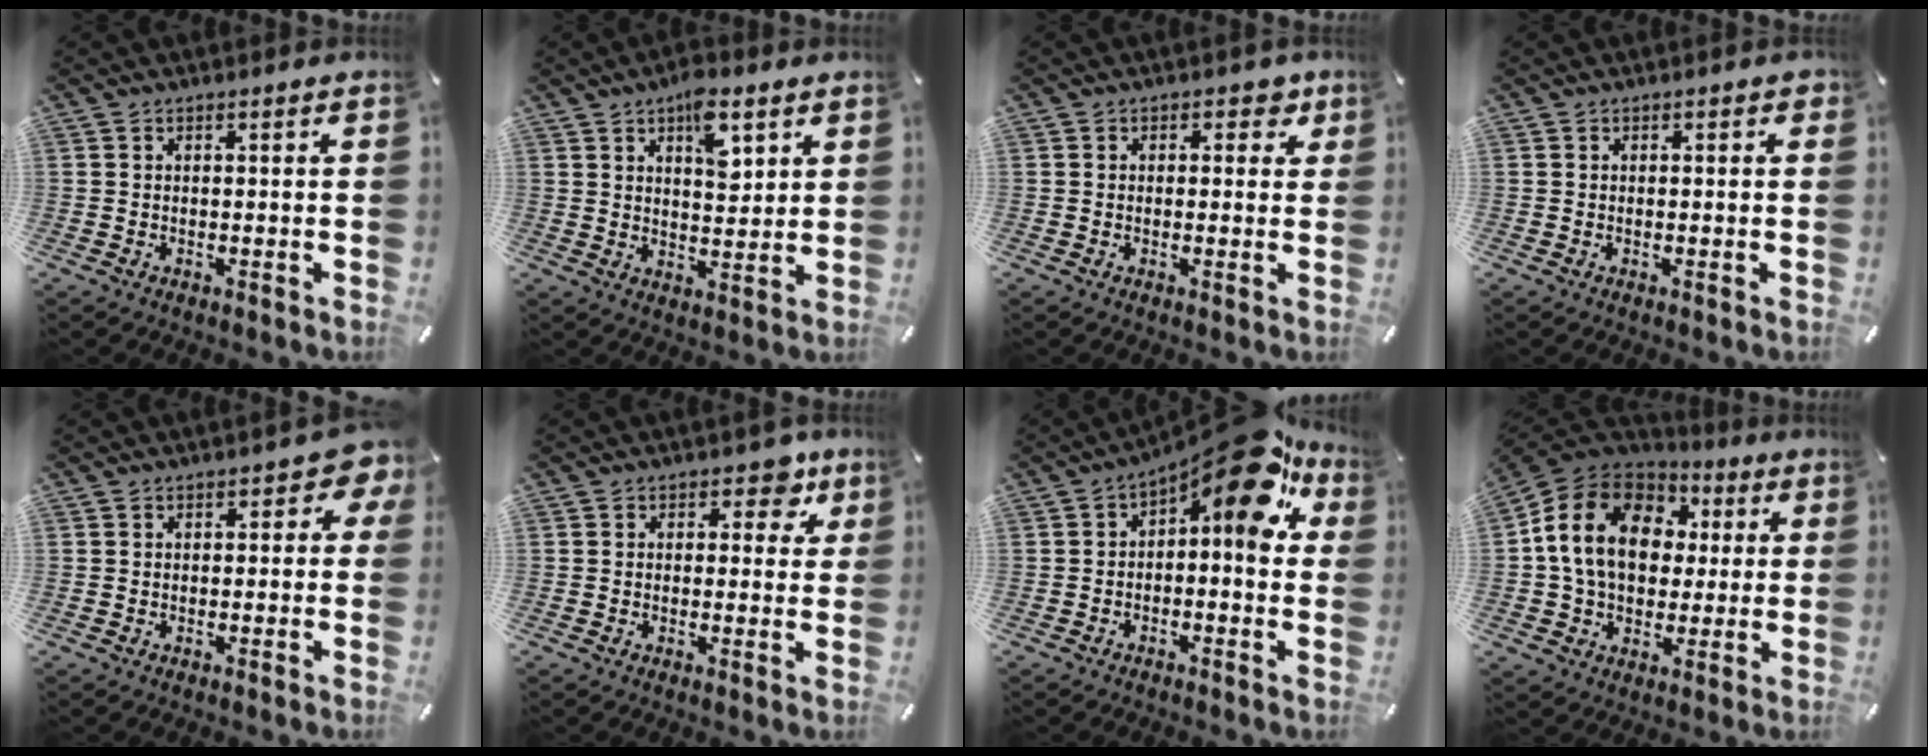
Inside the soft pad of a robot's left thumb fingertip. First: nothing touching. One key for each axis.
{"total": 8.8, "fx": 4.8, "fy": 4.4, "fz": 5.9, "tx": -0.071, "ty": -0.026, "tz": 0.077}
{"total": 3.3, "fx": 0.8, "fy": 2.3, "fz": 2.2, "tx": -0.015, "ty": -0.002, "tz": 0.004}
{"total": 0.7, "fx": -0.1, "fy": 0.4, "fz": 0.6, "tx": -0.010, "ty": 0.001, "tz": -0.003}
{"total": 4.4, "fx": 0.8, "fy": 2.5, "fz": 3.6, "tx": -0.045, "ty": 0.004, "tz": 0.010}
{"total": 6.2, "fx": 2.9, "fy": 3.7, "fz": 3.9, "tx": -0.032, "ty": -0.011, "tz": 0.040}
{"total": 12.7, "fx": 6.9, "fy": 4.4, "fz": 9.7, "tx": -0.140, "ty": -0.063, "tz": 0.111}
{"total": 16.1, "fx": 1.9, "fy": 13.0, "fz": 9.2, "tx": -0.207, "ty": 0.009, "tz": 0.036}